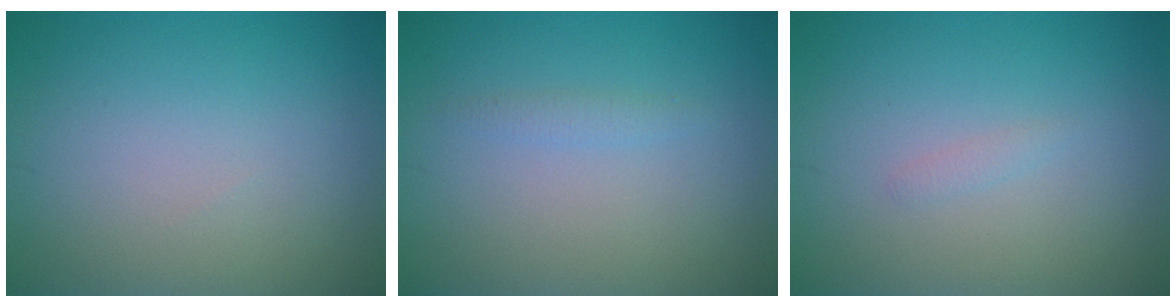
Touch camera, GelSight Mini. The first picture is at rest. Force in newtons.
{"total": 0.8, "press": 0.8, "slide": 0.1}
{"total": 0.5, "press": 0.5, "slide": 0.0}